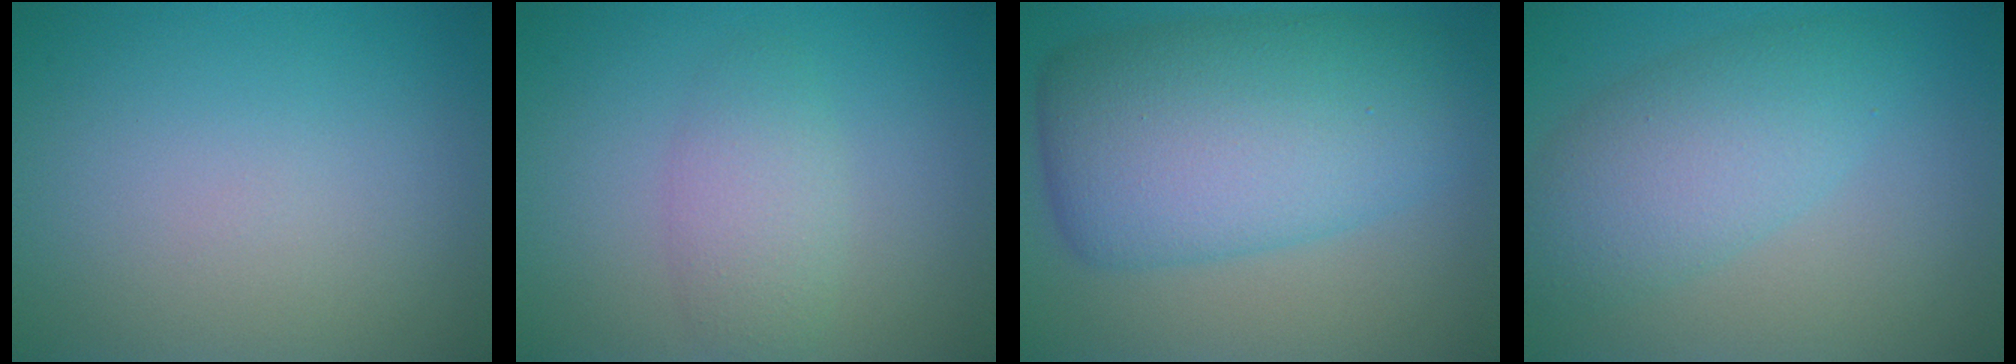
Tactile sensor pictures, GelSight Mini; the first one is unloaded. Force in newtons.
{"total": 2.7, "press": 2.7, "slide": 0.1}
{"total": 10.6, "press": 10.6, "slide": 0.3}
{"total": 5.3, "press": 5.3, "slide": 0.1}